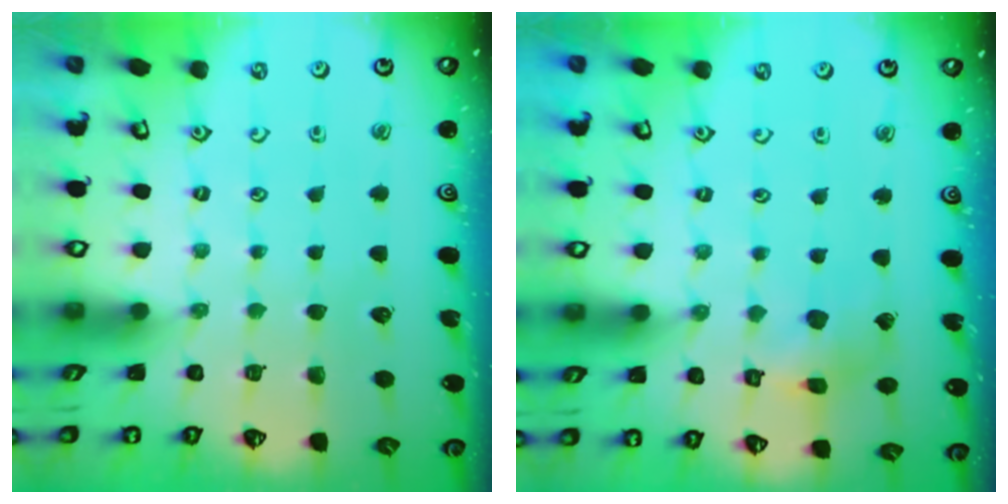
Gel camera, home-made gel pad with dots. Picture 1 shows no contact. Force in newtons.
{"total": 5.7, "press": 5.7, "slide": 0.6}